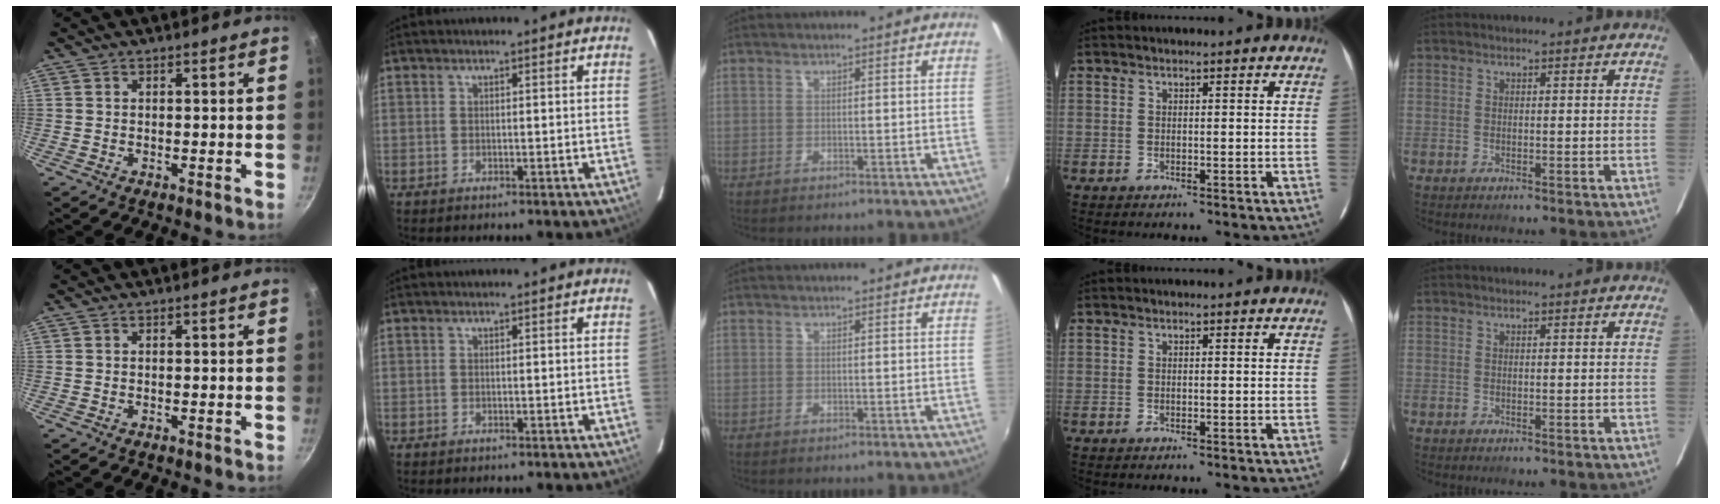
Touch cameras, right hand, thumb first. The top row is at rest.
{}